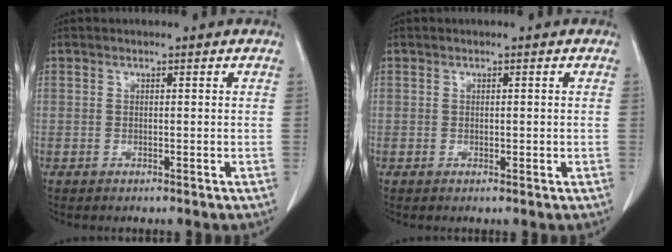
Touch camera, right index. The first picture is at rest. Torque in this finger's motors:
{"motor_torque": [-0.35, 0.49, 0.00, -0.01]}